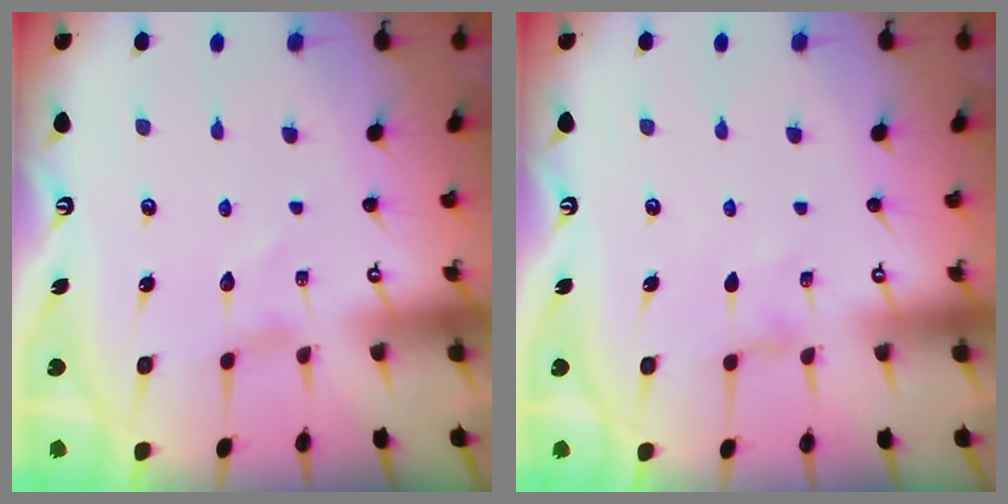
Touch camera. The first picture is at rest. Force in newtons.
{"total": 0.0}